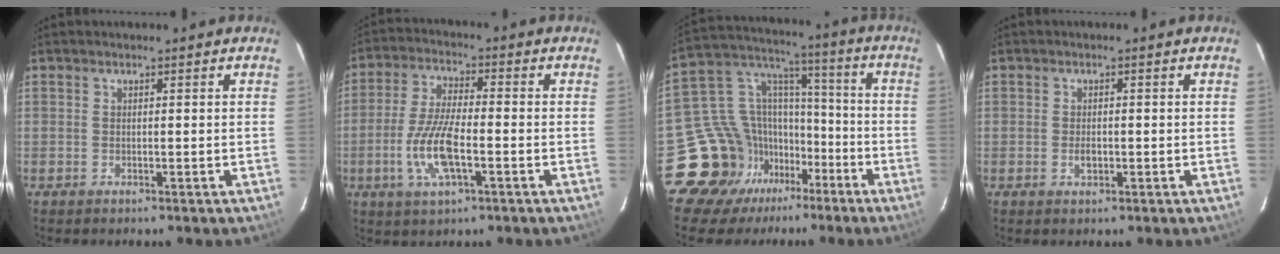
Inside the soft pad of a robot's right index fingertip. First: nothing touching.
{"total": 10.3, "force": [-3.3, 3.0, 9.3], "torque": [-0.195, -0.003, -0.066]}
{"total": 15.0, "force": [-9.7, 11.3, 2.4], "torque": [-0.070, 0.071, -0.165]}
{"total": 1.8, "force": [-0.4, 1.1, 1.4], "torque": [-0.025, 0.001, -0.008]}